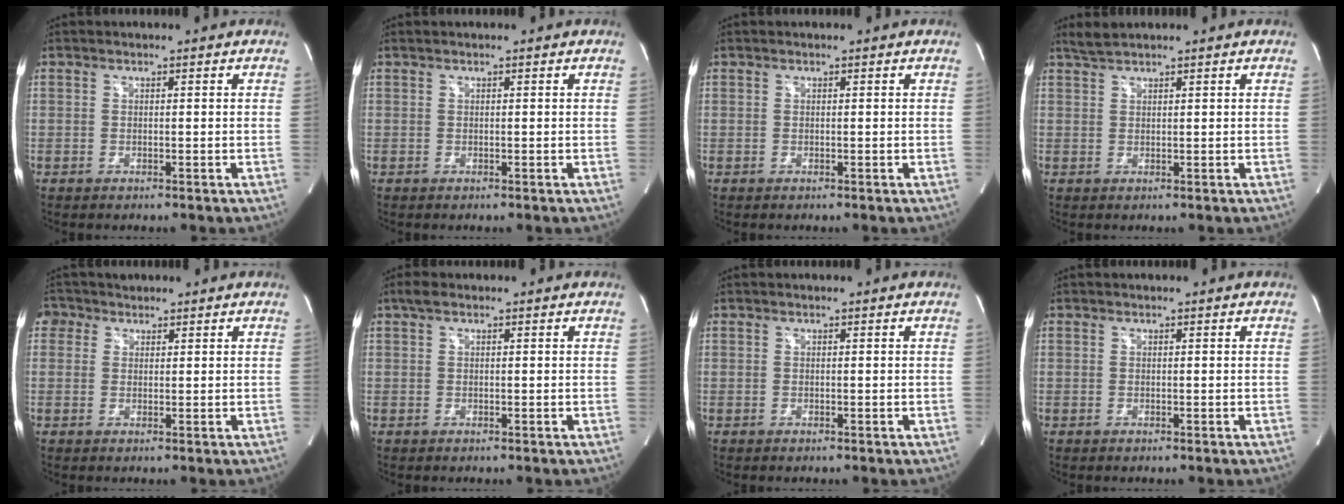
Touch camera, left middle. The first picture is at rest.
{"total": 0.0}
{"total": 0.0}
{"total": 2.1, "force": [1.9, -0.1, 0.7], "torque": [-0.020, 0.010, 0.041]}
{"total": 3.0, "force": [1.7, 2.4, 0.2], "torque": [-0.003, 0.017, 0.027]}
{"total": 1.6, "force": [1.0, 0.7, 1.0], "torque": [-0.025, 0.019, 0.018]}
{"total": 0.0}
{"total": 0.0}